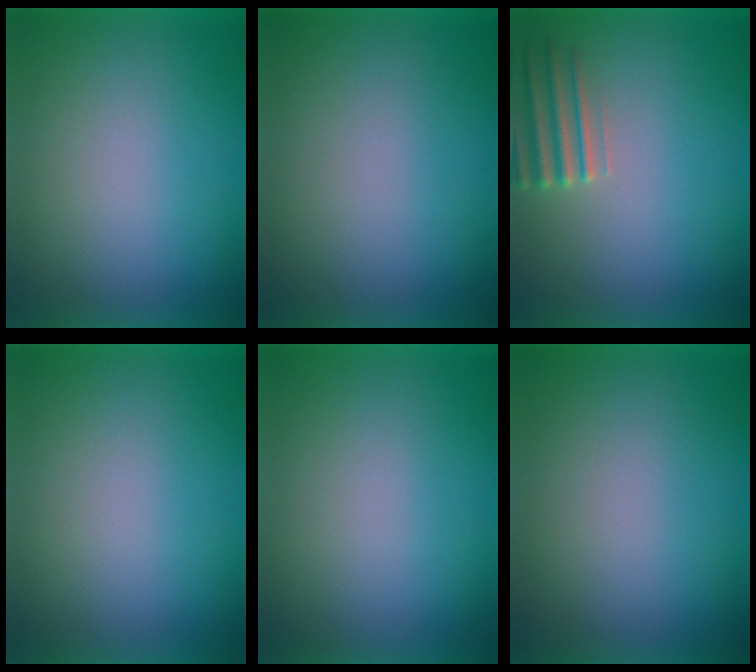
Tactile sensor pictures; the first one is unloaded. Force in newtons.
{"total": 0.0}
{"total": 2.8}
{"total": 0.0}
{"total": 0.0}
{"total": 0.0}